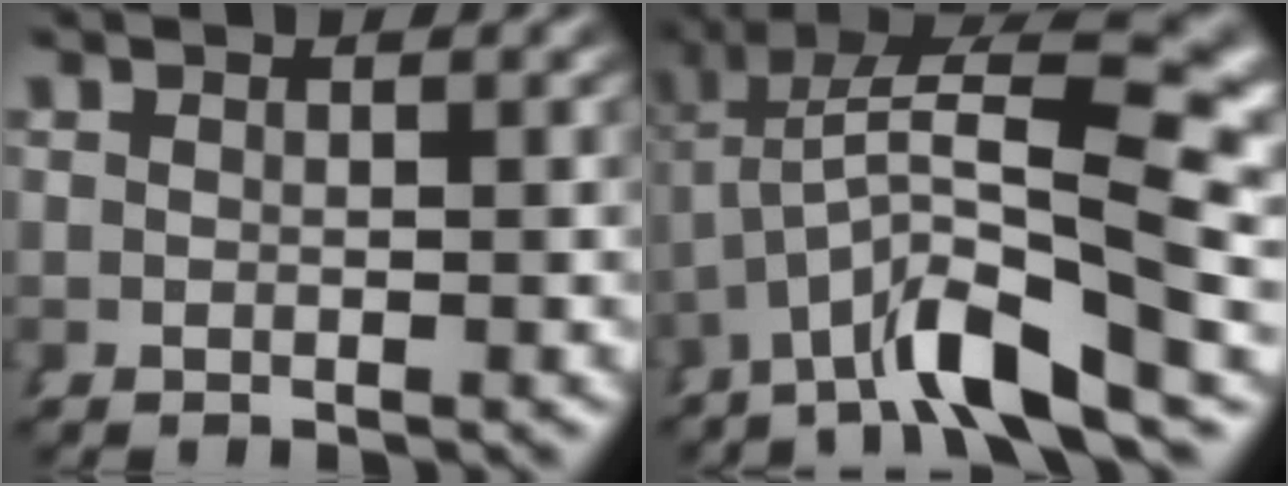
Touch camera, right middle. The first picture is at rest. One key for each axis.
{"total": 10.6, "fx": 1.2, "fy": 3.8, "fz": 9.9, "tx": -0.161, "ty": 0.004, "tz": 0.026}